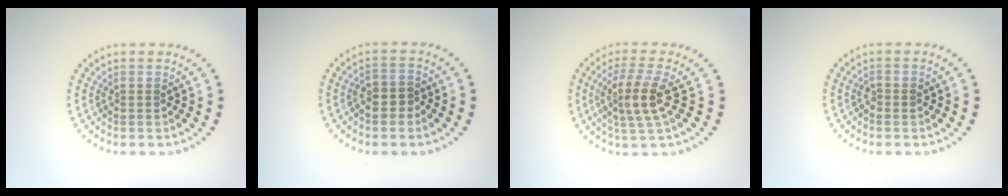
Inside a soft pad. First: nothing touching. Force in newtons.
{"total": 1.7, "press": 1.6, "slide": 0.8}
{"total": 3.8, "press": 3.3, "slide": 1.9}
{"total": 0.8, "press": 0.8, "slide": 0.2}